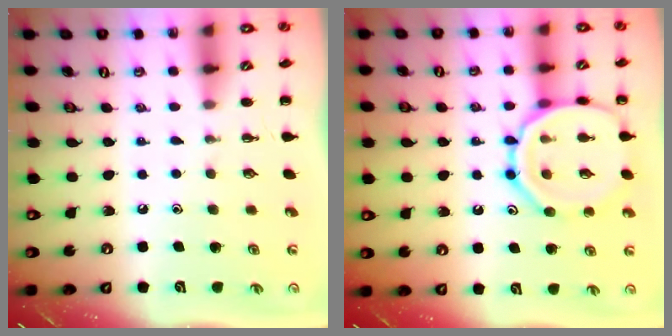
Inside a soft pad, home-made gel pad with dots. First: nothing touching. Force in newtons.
{"total": 15.8, "press": 15.7, "slide": 0.9}